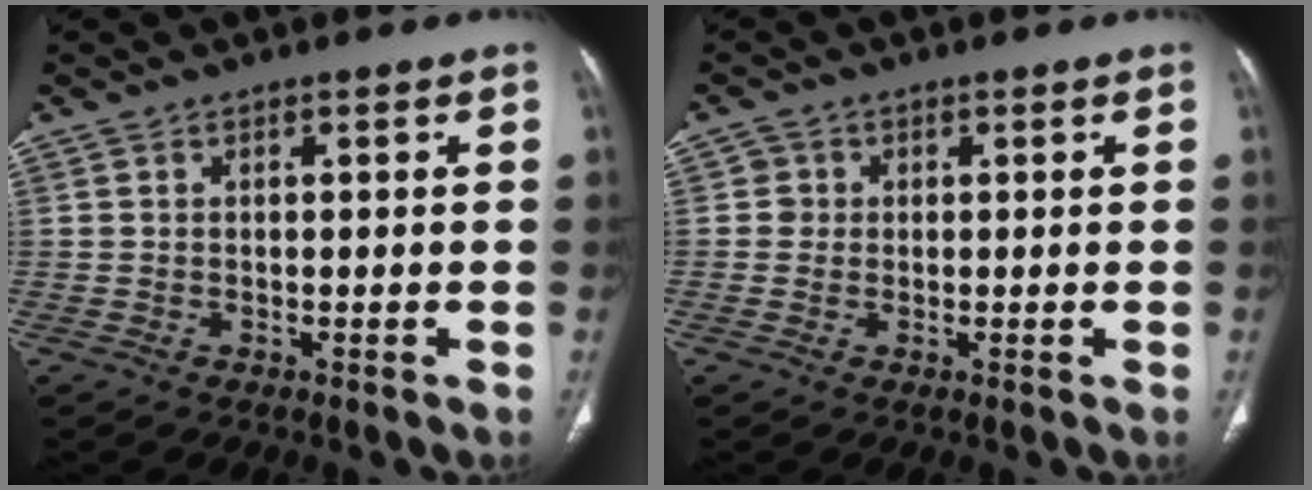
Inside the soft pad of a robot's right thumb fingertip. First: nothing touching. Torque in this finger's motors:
{"motor_torque": [0.01, -0.18, 0.28, 0.17, -0.03]}